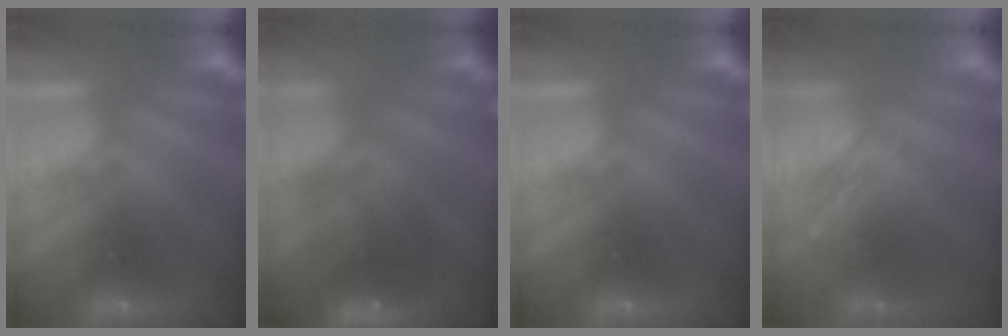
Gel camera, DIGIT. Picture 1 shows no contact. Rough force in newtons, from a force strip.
{"total": 9.3}
{"total": 0.0}
{"total": 2.0}